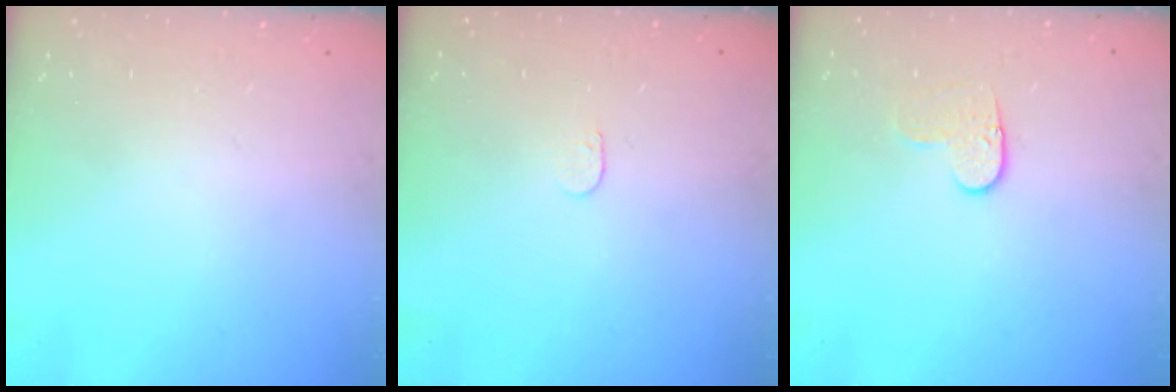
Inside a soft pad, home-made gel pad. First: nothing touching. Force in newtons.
{"total": 3.3, "press": 3.3, "slide": 0.3}
{"total": 5.8, "press": 5.7, "slide": 0.4}